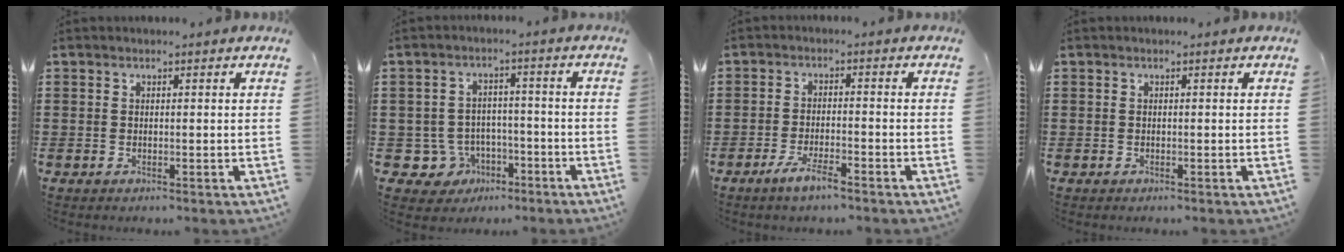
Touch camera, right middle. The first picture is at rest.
{"total": 5.3, "force": [-2.7, 4.4, 1.1], "torque": [-0.039, 0.011, -0.049]}
{"total": 4.1, "force": [-2.9, 0.8, 2.8], "torque": [-0.059, 0.000, -0.055]}
{"total": 0.0}